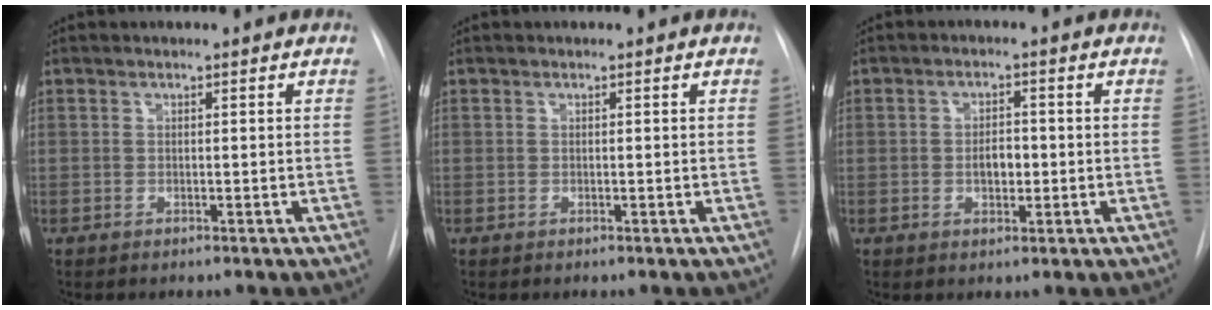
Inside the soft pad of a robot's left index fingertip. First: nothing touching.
{"total": 0.0}
{"total": 3.1, "force": [-0.5, 1.8, 2.5], "torque": [-0.038, 0.004, -0.005]}